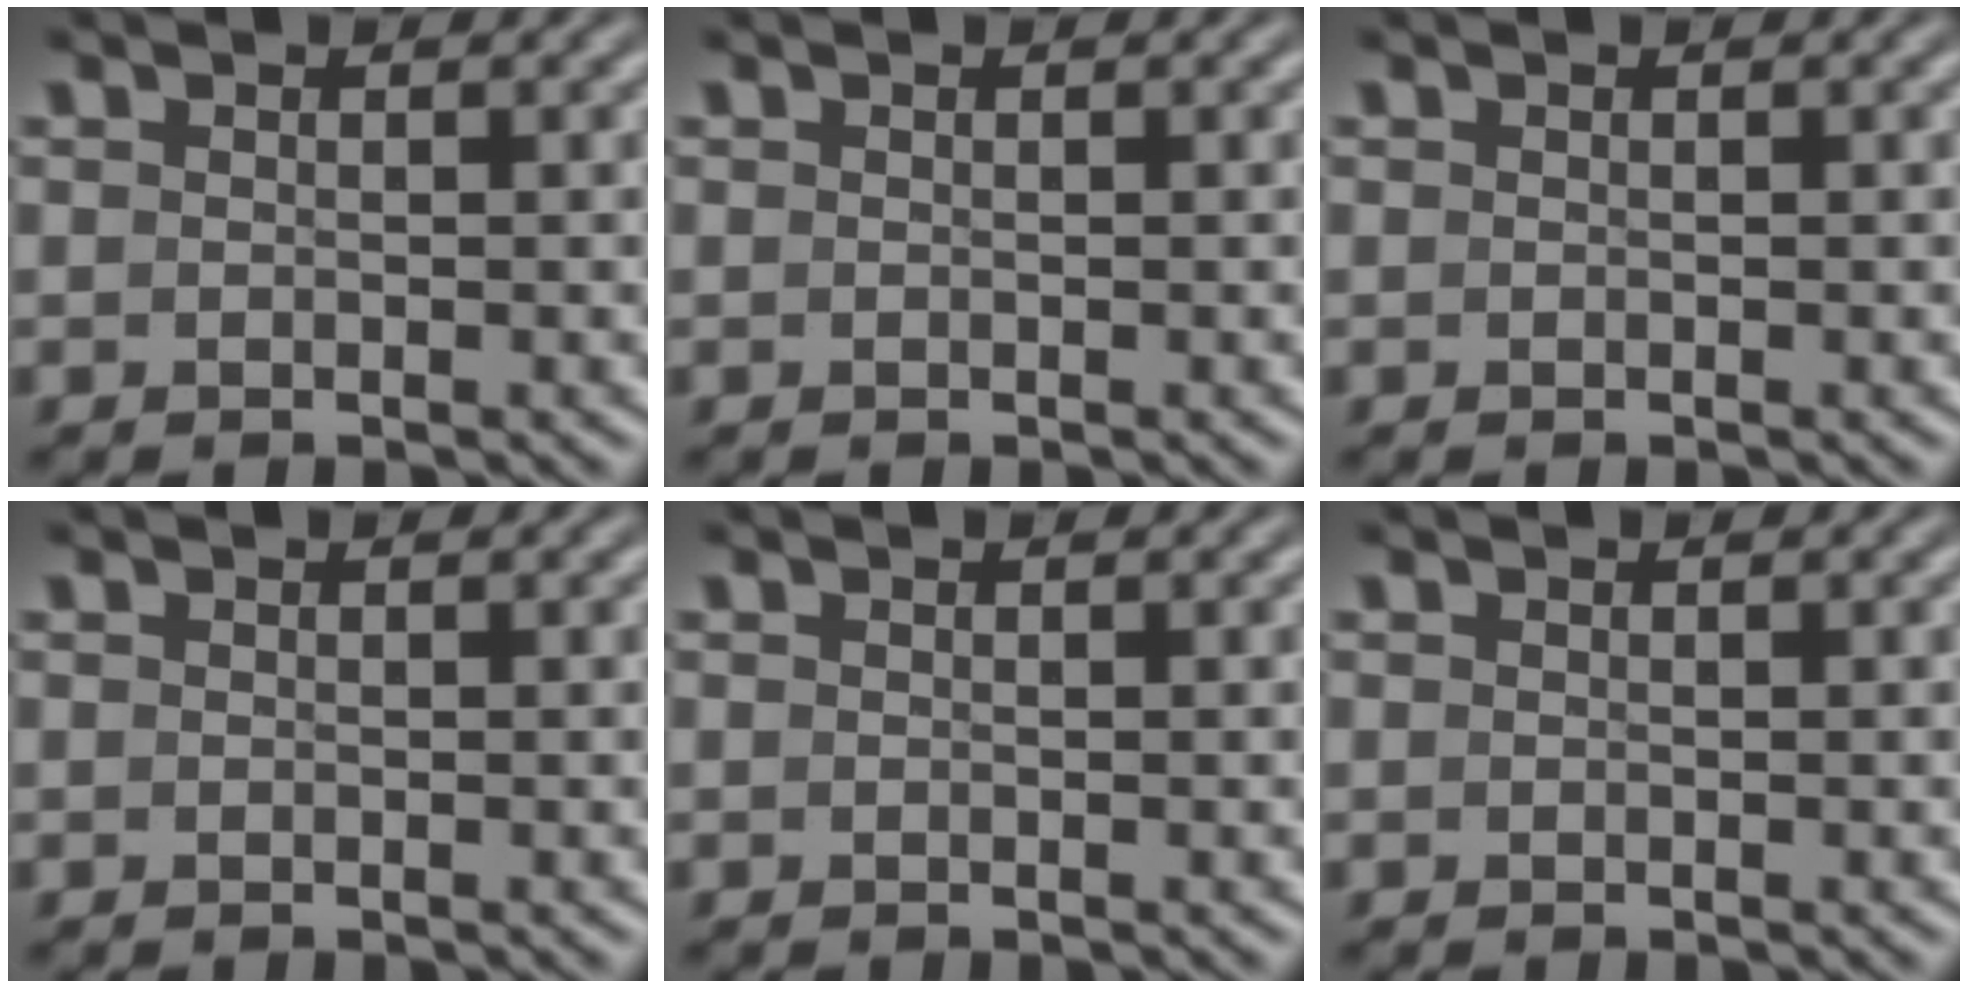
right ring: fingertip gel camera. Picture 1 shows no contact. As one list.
[{"total": 0.0}, {"total": 0.0}, {"total": 0.0}, {"total": 0.0}, {"total": 0.0}]